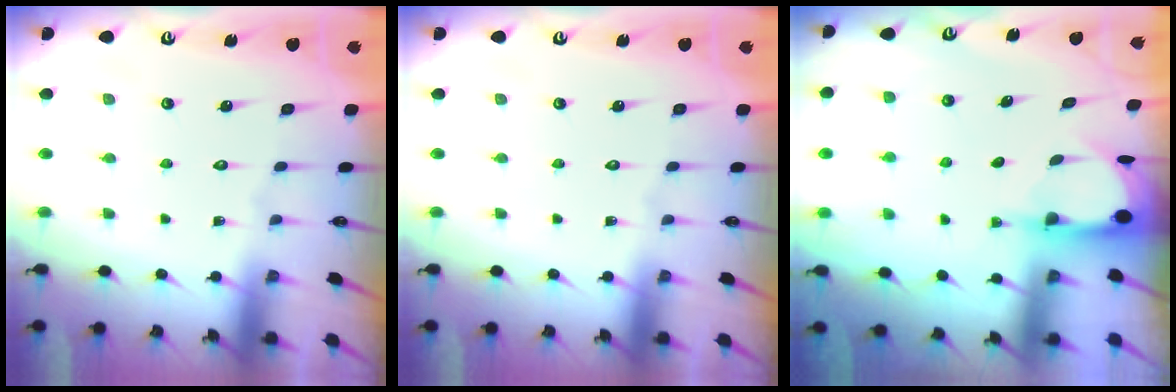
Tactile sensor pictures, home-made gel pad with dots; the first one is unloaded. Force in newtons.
{"total": 0.0}
{"total": 3.9, "press": 3.9, "slide": 0.3}